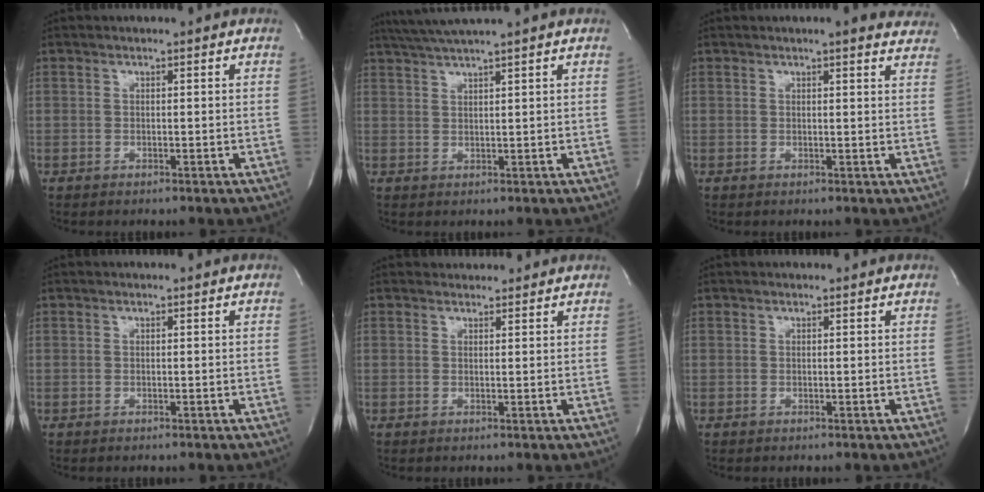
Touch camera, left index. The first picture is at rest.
{"total": 5.1, "force": [4.2, -1.5, 2.5], "torque": [-0.047, 0.013, 0.082]}
{"total": 8.3, "force": [7.5, 1.4, 3.2], "torque": [-0.025, -0.002, 0.065]}
{"total": 0.0}
{"total": 2.3, "force": [2.2, 0.7, -0.1], "torque": [-0.005, 0.012, 0.029]}
{"total": 0.6, "force": [0.5, 0.1, 0.0], "torque": [-0.003, 0.005, 0.006]}